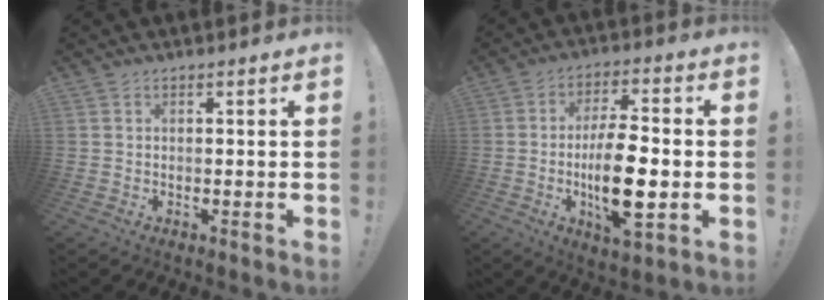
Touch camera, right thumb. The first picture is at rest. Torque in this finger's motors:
{"motor_torque": [0.43, 0.45, 0.47, 0.30, 0.10]}